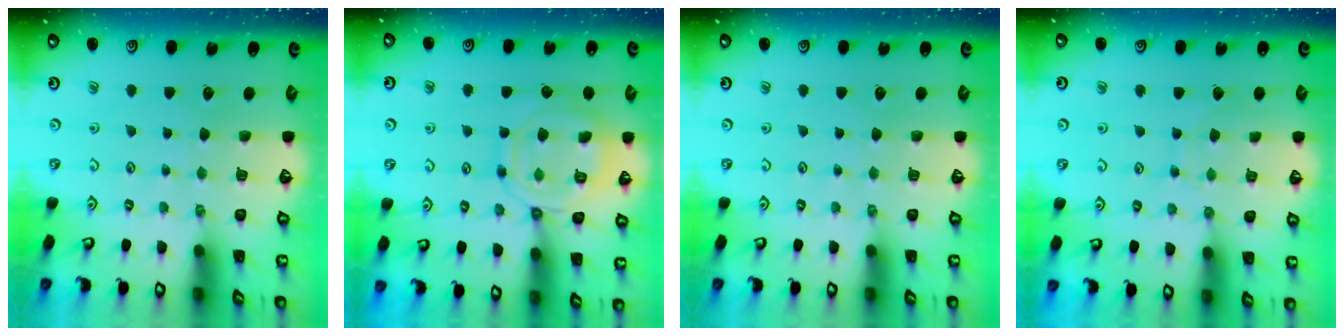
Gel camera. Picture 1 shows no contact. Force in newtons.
{"total": 12.4, "press": 12.3, "slide": 1.3}
{"total": 0.0}
{"total": 6.2, "press": 6.2, "slide": 0.6}